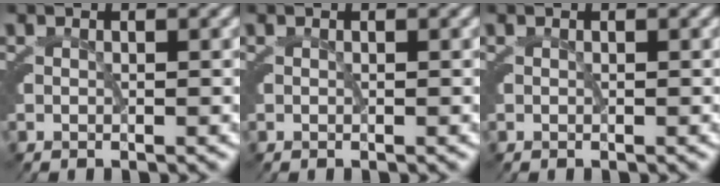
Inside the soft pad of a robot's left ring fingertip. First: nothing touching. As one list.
[{"total": 0.0}, {"total": 0.0}]